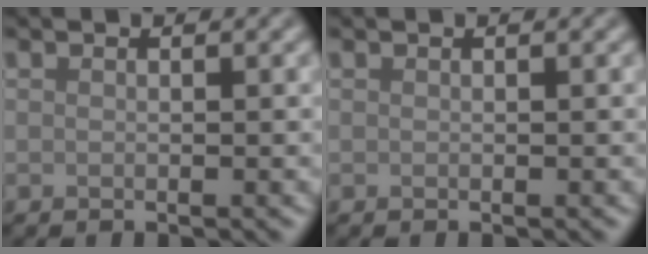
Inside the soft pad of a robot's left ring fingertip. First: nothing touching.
{"total": 0.0}